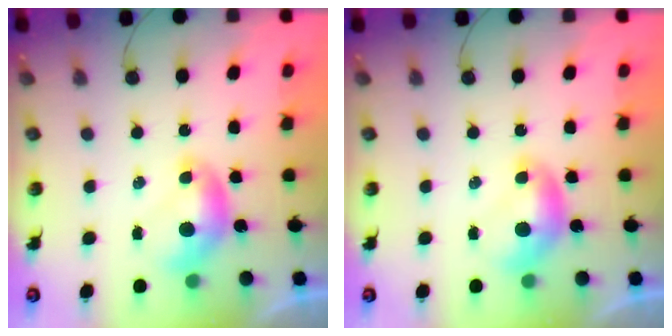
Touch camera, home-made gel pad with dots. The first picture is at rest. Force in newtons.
{"total": 0.0}